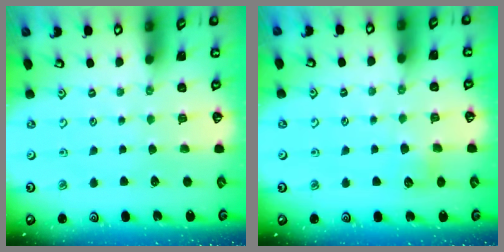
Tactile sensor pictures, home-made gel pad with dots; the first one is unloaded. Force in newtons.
{"total": 5.5, "press": 5.5, "slide": 0.6}